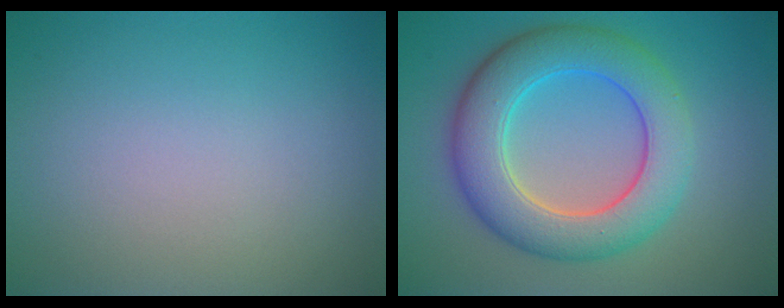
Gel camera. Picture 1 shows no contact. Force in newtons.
{"total": 8.0, "press": 8.0, "slide": 0.2}